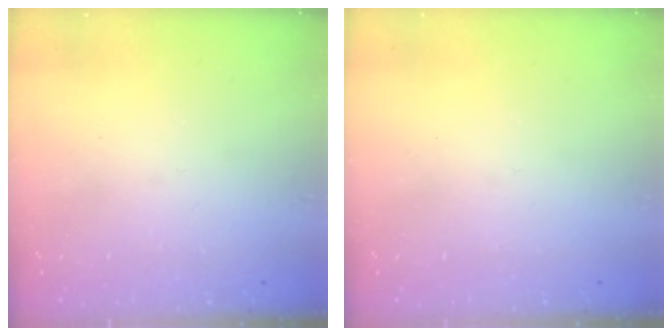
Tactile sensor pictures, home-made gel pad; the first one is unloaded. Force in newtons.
{"total": 0.0}